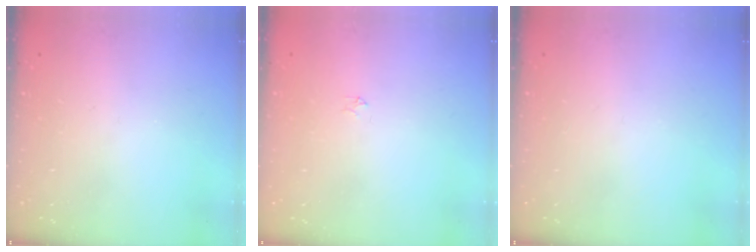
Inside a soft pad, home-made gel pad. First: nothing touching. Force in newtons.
{"total": 2.2, "press": 2.2, "slide": 0.3}
{"total": 0.0}